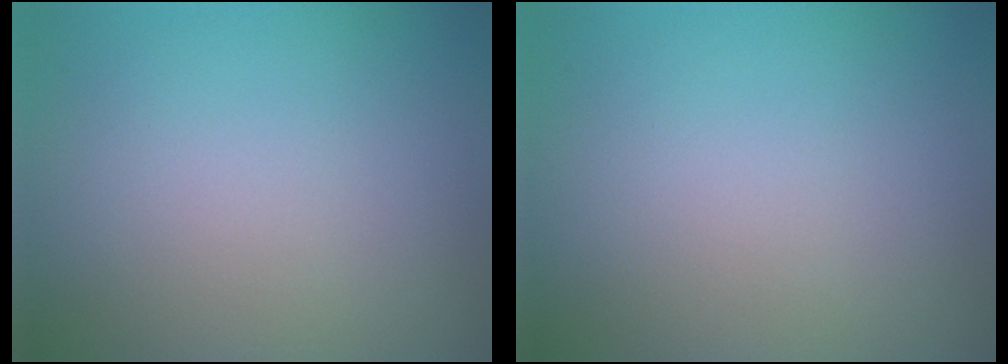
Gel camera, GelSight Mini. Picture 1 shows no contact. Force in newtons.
{"total": 0.0}